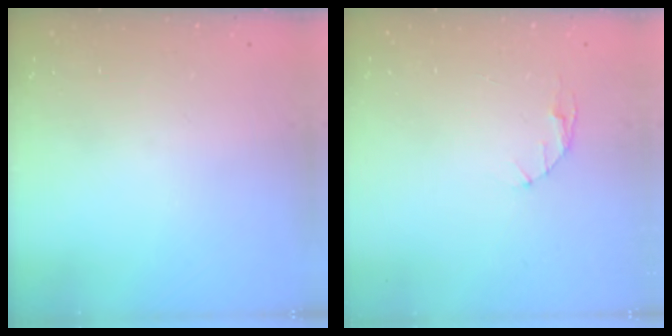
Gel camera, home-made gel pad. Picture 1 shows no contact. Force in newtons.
{"total": 2.9, "press": 2.9, "slide": 0.4}